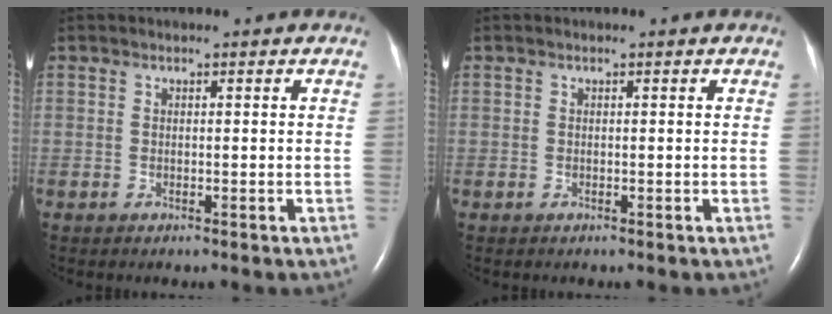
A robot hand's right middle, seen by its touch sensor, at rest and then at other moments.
{"total": 0.0}